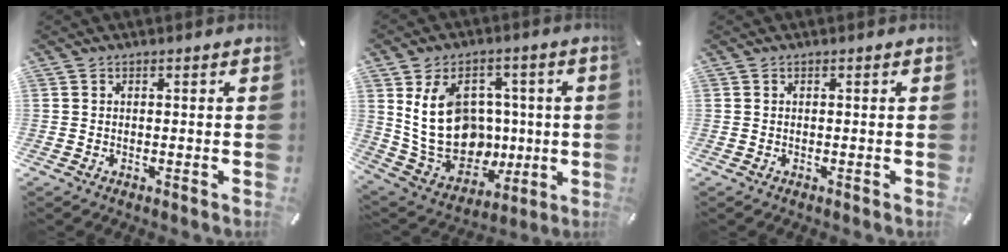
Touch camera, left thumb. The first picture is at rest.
{"total": 17.9, "force": [2.4, 14.3, 10.5], "torque": [-0.200, -0.006, 0.056]}
{"total": 0.0}